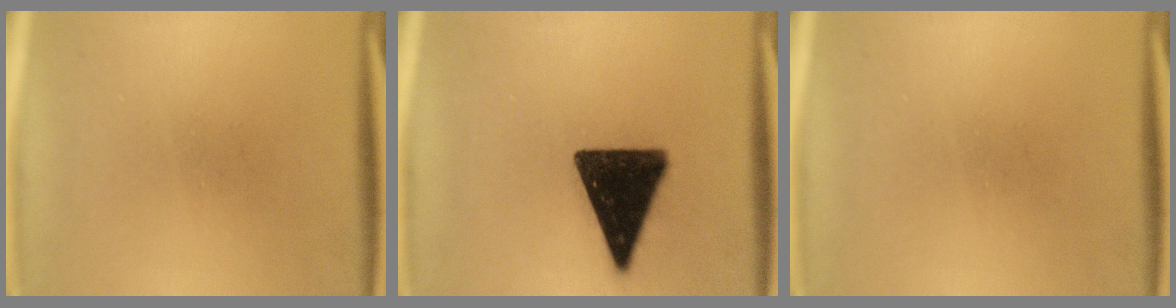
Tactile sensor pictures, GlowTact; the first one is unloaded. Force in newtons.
{"total": 16.0}
{"total": 0.0}